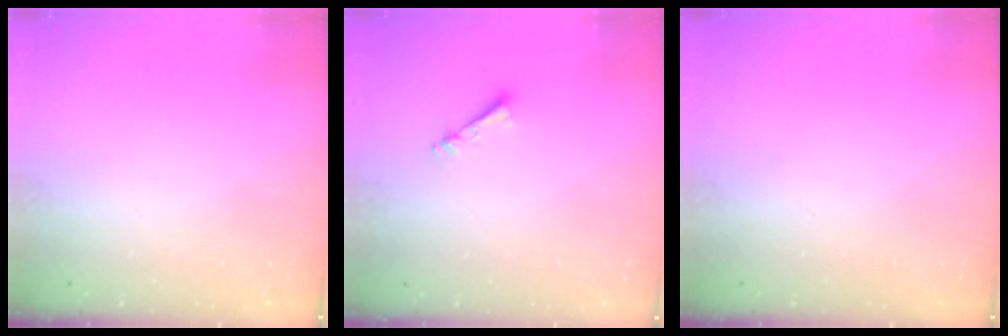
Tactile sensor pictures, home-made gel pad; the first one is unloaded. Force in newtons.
{"total": 3.4, "press": 3.4, "slide": 0.4}
{"total": 0.0}